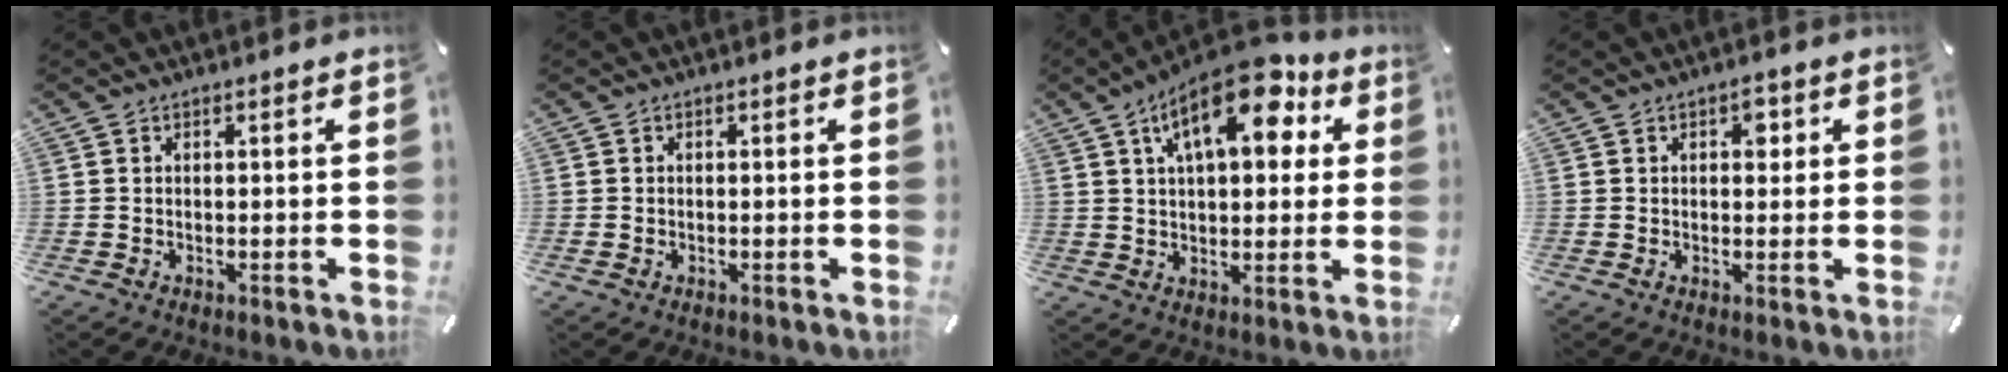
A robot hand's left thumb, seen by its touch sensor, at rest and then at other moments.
{"total": 0.6, "force": [-0.2, 0.5, 0.3], "torque": [-0.004, 0.003, -0.004]}
{"total": 16.1, "force": [7.8, 7.7, 11.8], "torque": [-0.173, -0.023, 0.128]}
{"total": 2.9, "force": [1.0, 1.8, 2.0], "torque": [-0.019, -0.001, 0.011]}